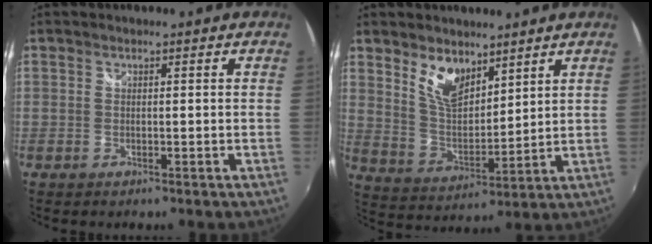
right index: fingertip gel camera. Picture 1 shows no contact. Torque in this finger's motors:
{"motor_torque": [0.15, 0.21, 0.14, 0.08]}